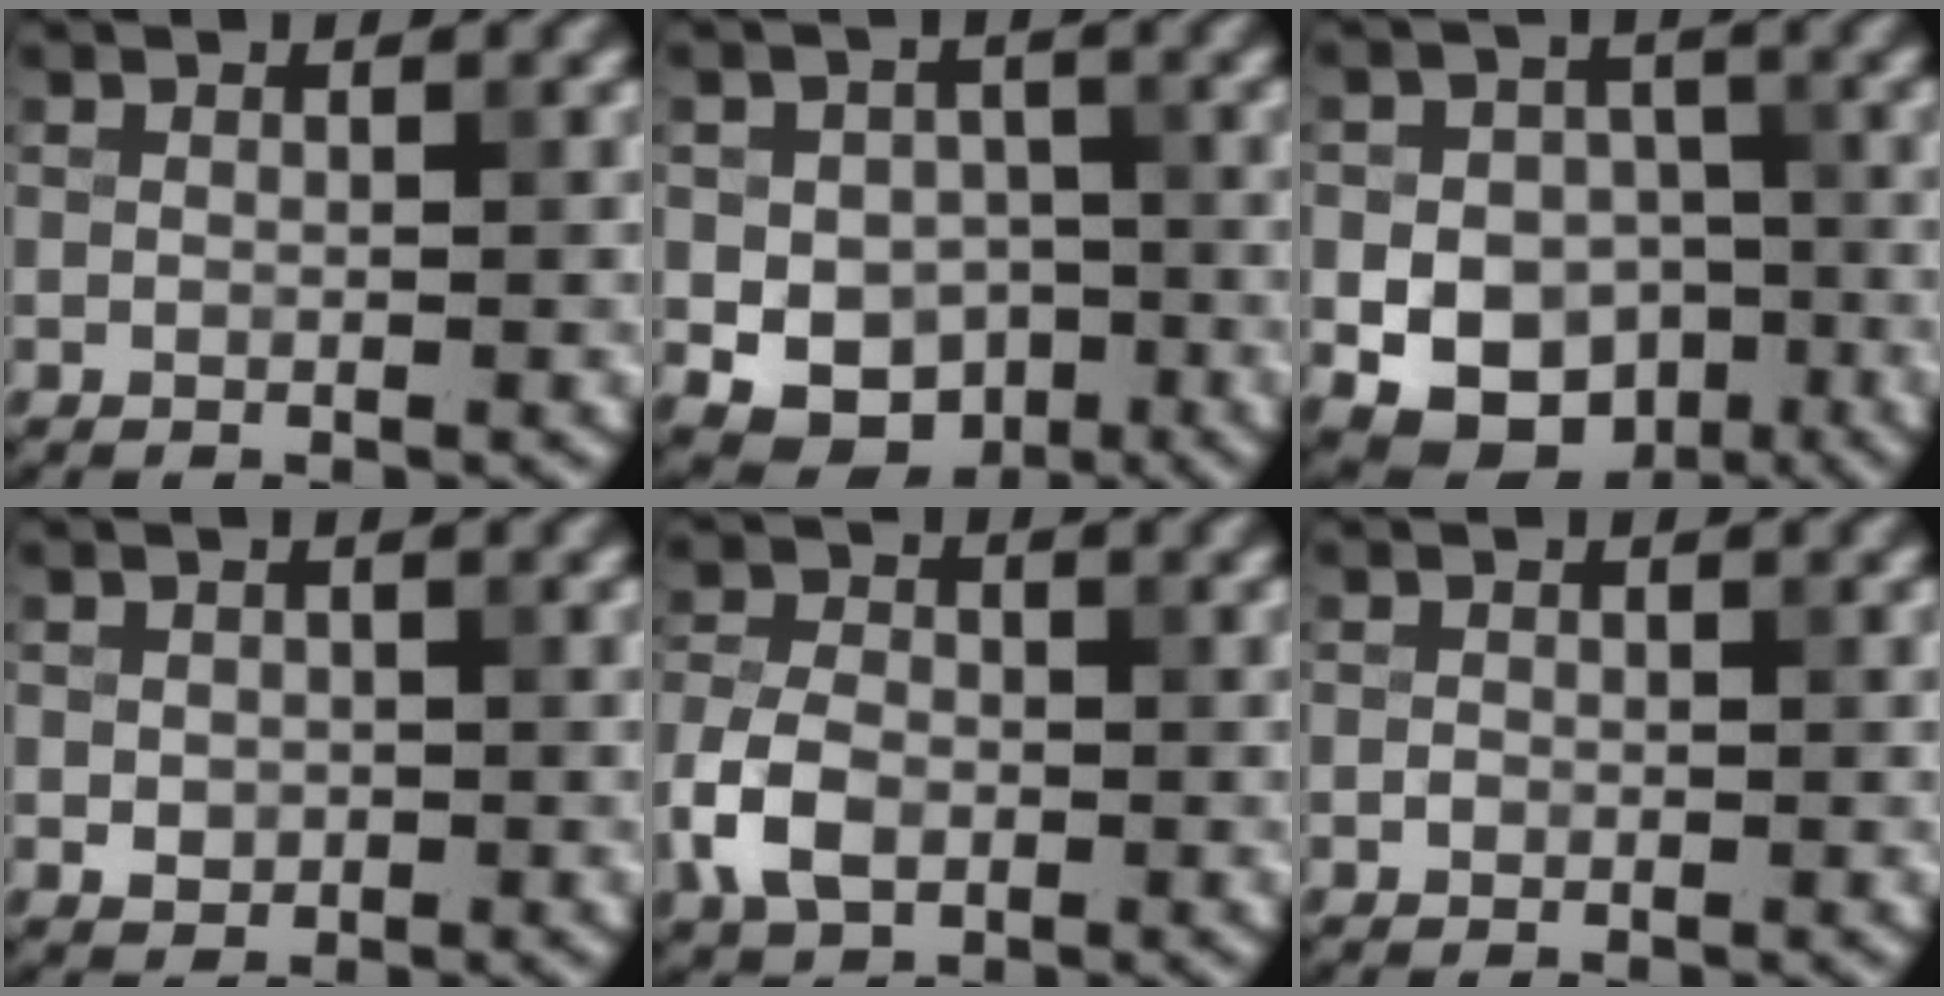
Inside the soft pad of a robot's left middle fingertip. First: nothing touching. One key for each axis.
{"total": 7.4, "fx": -2.1, "fy": 6.0, "fz": 3.6, "tx": -0.032, "ty": -0.011, "tz": -0.047}
{"total": 10.3, "fx": -3.4, "fy": 8.5, "fz": 4.8, "tx": -0.049, "ty": -0.023, "tz": -0.072}
{"total": 1.4, "fx": -0.1, "fy": 1.2, "fz": 0.7, "tx": -0.011, "ty": -0.004, "tz": -0.004}
{"total": 5.1, "fx": -1.9, "fy": 3.5, "fz": 3.3, "tx": -0.073, "ty": 0.001, "tz": -0.043}
{"total": 0.6, "fx": -0.2, "fy": 0.5, "fz": 0.2, "tx": -0.001, "ty": -0.002, "tz": -0.005}